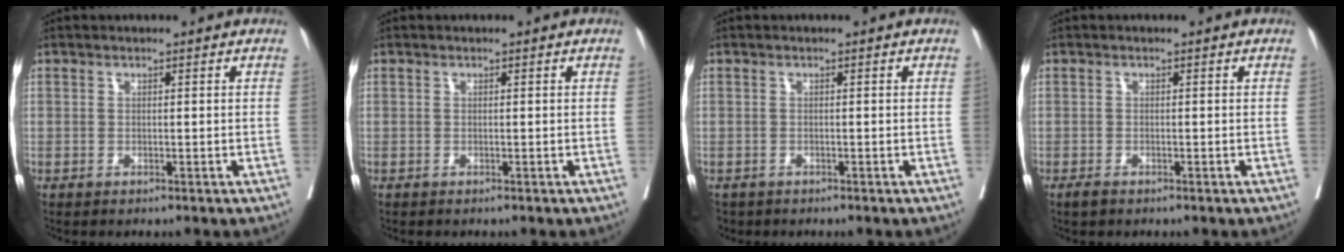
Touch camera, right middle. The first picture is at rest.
{"total": 0.0}
{"total": 2.5, "force": [-2.0, 1.5, 0.4], "torque": [-0.011, -0.003, -0.034]}
{"total": 1.1, "force": [-0.8, 0.4, 0.5], "torque": [-0.014, -0.002, -0.013]}